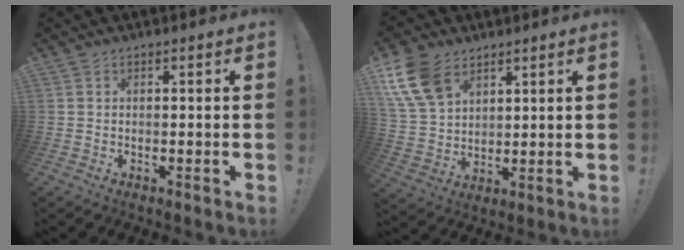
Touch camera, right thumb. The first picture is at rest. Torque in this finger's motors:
{"motor_torque": [0.12, 0.51, 1.03, 0.76, 0.02]}